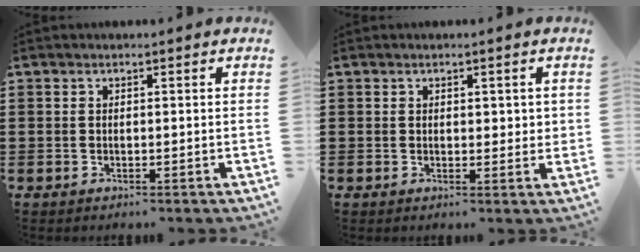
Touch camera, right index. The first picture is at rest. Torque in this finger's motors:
{"motor_torque": [-0.40, 0.16, -0.01, -0.01]}